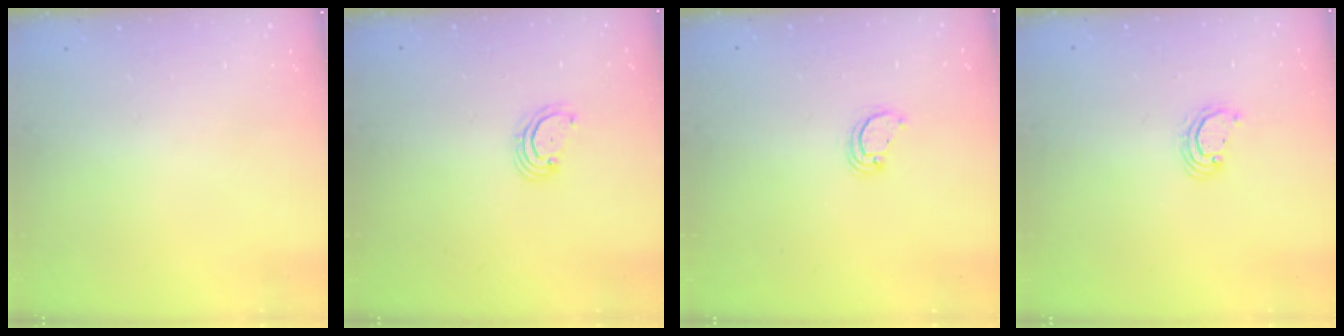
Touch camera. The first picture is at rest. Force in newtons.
{"total": 3.2, "press": 3.2, "slide": 0.5}
{"total": 2.9, "press": 2.9, "slide": 0.1}
{"total": 3.3, "press": 3.3, "slide": 0.2}